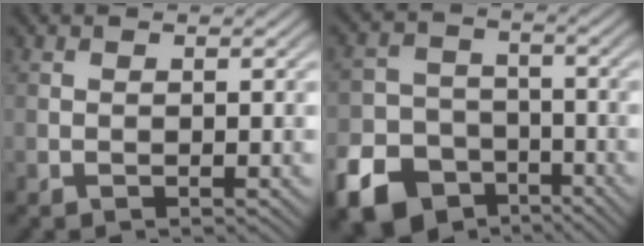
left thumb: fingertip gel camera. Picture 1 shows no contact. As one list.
[{"total": 11.9, "force": [-7.3, 8.2, 4.4], "torque": [-0.110, -0.041, -0.132]}]